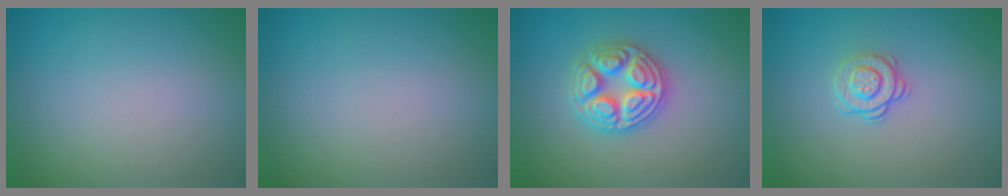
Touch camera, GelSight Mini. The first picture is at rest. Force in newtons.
{"total": 0.0}
{"total": 4.9, "press": 4.9, "slide": 0.6}
{"total": 1.7, "press": 1.3, "slide": 1.1}